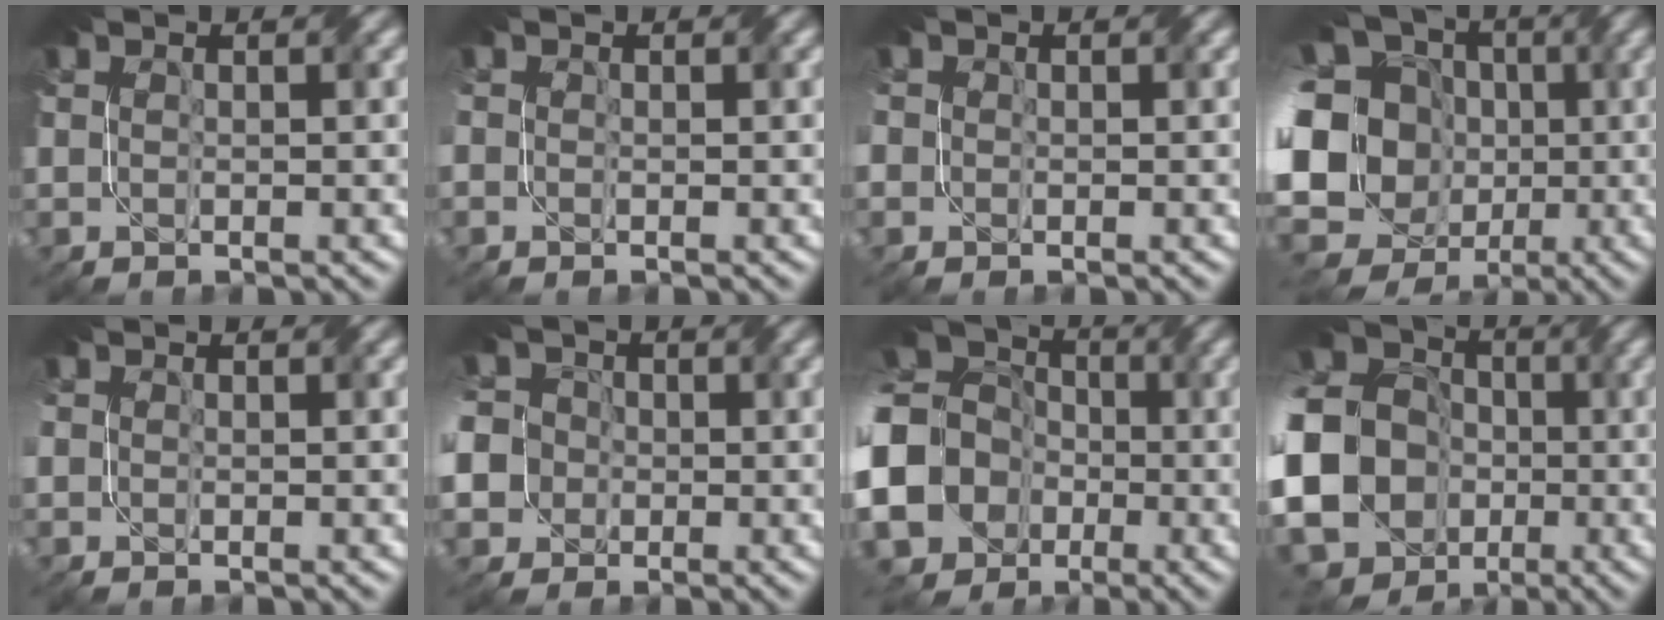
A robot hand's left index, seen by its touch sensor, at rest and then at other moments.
{"total": 1.4, "force": [0.3, 1.2, 0.8], "torque": [-0.014, 0.010, -0.001]}
{"total": 2.8, "force": [0.4, 2.4, 1.3], "torque": [-0.042, 0.012, -0.005]}
{"total": 20.0, "force": [-3.2, 17.6, 8.9], "torque": [-0.201, 0.022, -0.100]}
{"total": 0.9, "force": [0.2, 0.7, 0.5], "torque": [-0.008, 0.005, 0.001]}
{"total": 10.5, "force": [-2.5, 9.4, 3.9], "torque": [-0.098, 0.002, -0.080]}
{"total": 20.7, "force": [-4.7, 18.7, 7.6], "torque": [-0.205, -0.014, -0.140]}
{"total": 25.2, "force": [-5.4, 22.7, 9.6], "torque": [-0.225, -0.010, -0.169]}